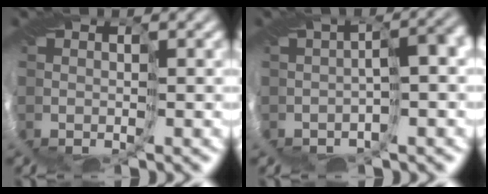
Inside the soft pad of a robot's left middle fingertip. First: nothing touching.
{"total": 3.8, "force": [-1.3, 1.0, 3.4], "torque": [-0.037, 0.013, -0.018]}